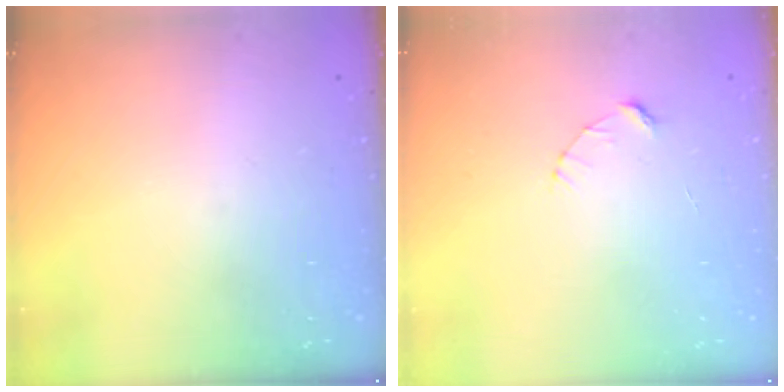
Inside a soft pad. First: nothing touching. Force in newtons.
{"total": 2.7, "press": 2.7, "slide": 0.3}